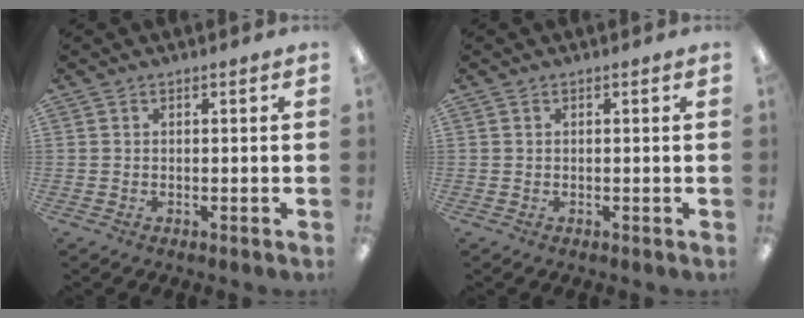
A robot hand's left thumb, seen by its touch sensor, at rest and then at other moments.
{"total": 0.0}